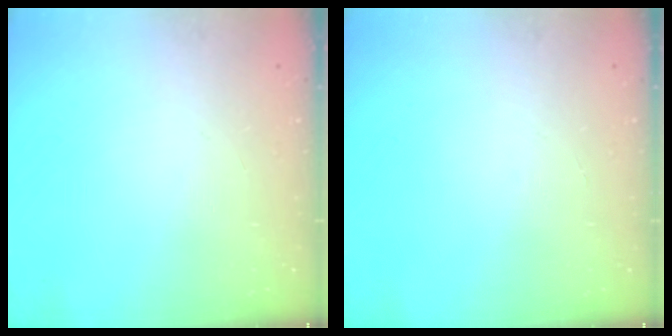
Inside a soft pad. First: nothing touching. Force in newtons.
{"total": 0.0}